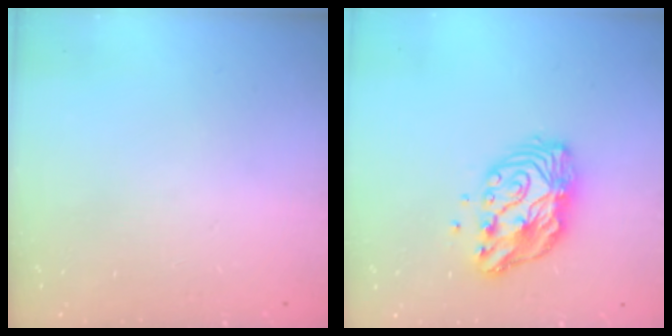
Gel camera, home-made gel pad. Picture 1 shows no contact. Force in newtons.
{"total": 11.3, "press": 11.3, "slide": 1.0}